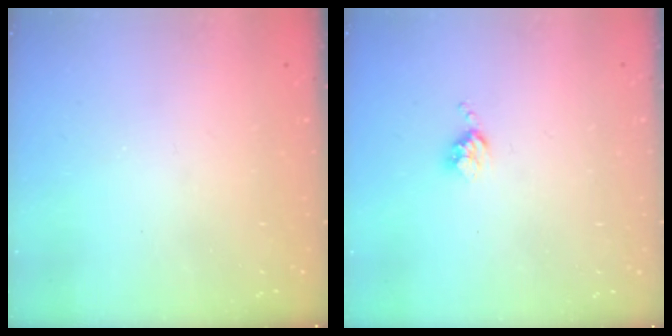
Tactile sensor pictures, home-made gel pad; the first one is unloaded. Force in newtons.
{"total": 3.4, "press": 3.4, "slide": 0.4}